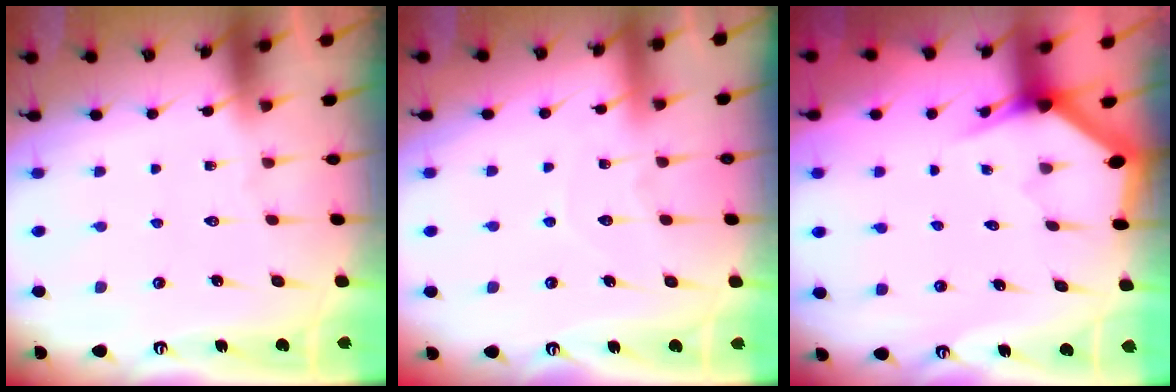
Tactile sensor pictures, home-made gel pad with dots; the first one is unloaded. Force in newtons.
{"total": 6.0, "press": 6.0, "slide": 0.6}
{"total": 3.0, "press": 3.0, "slide": 0.0}